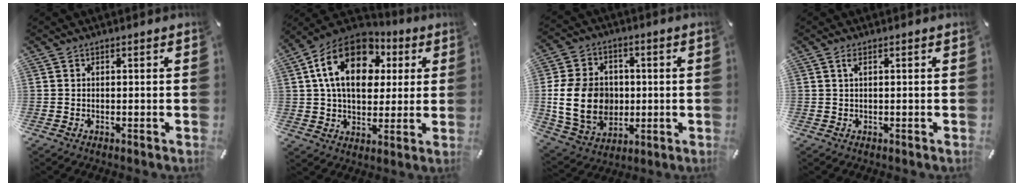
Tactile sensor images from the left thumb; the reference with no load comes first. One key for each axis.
{"total": 18.3, "fx": 6.0, "fy": 12.5, "fz": 12.0, "tx": -0.220, "ty": -0.013, "tz": 0.105}
{"total": 16.4, "fx": -0.5, "fy": 12.9, "fz": 10.0, "tx": -0.219, "ty": 0.004, "tz": -0.007}
{"total": 1.3, "fx": 0.4, "fy": 0.2, "fz": 1.2, "tx": -0.025, "ty": 0.001, "tz": 0.006}